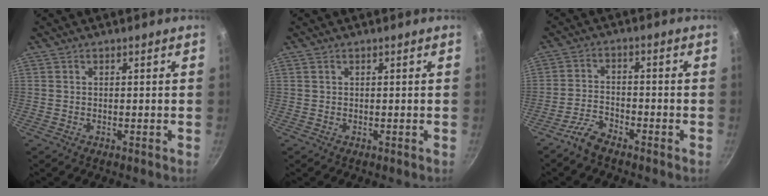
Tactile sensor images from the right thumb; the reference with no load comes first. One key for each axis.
{"total": 0.0}
{"total": 4.5, "fx": -3.8, "fy": 1.4, "fz": 2.0, "tx": -0.045, "ty": 0.030, "tz": -0.080}